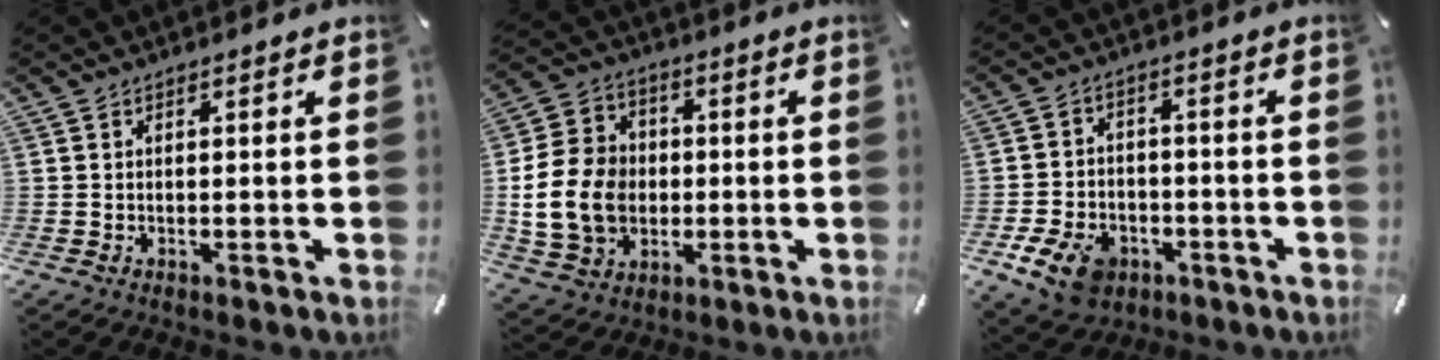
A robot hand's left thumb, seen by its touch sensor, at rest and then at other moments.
{"total": 14.1, "force": [-1.5, 12.0, 7.4], "torque": [-0.170, 0.022, -0.025]}
{"total": 9.3, "force": [-4.7, 6.6, 4.6], "torque": [-0.097, 0.025, -0.087]}